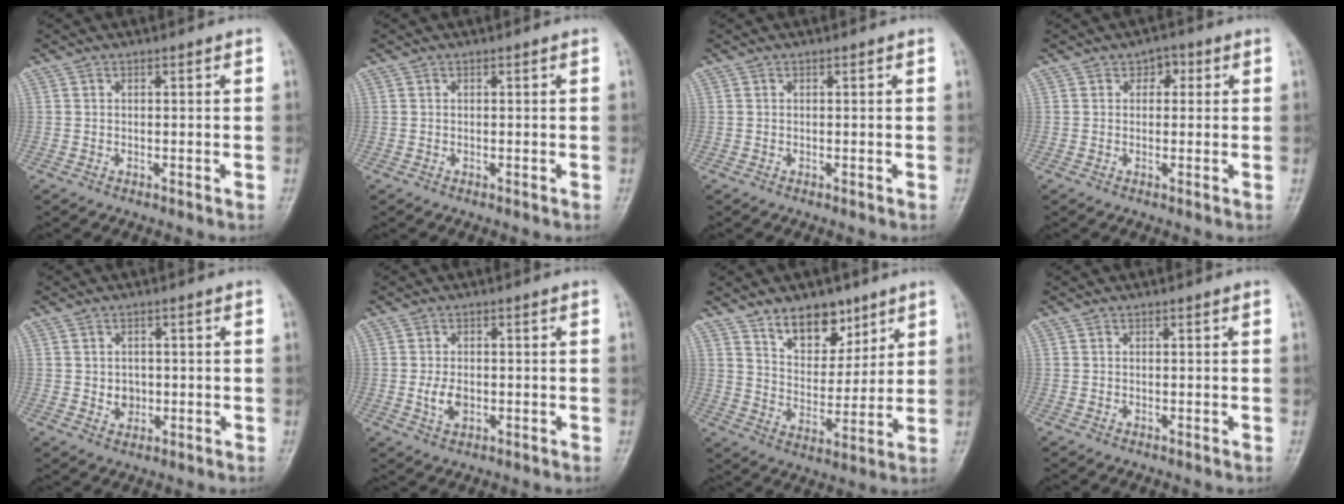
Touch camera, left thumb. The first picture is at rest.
{"total": 0.0}
{"total": 0.0}
{"total": 2.7, "force": [0.9, 2.0, 1.5], "torque": [0.001, 0.004, 0.005]}
{"total": 2.9, "force": [-0.2, 2.5, 1.4], "torque": [-0.005, 0.002, 0.002]}
{"total": 3.6, "force": [-0.6, 2.3, 2.7], "torque": [-0.045, -0.002, -0.008]}
{"total": 10.9, "force": [7.3, 6.3, 5.2], "torque": [-0.046, -0.049, 0.128]}
{"total": 0.0}